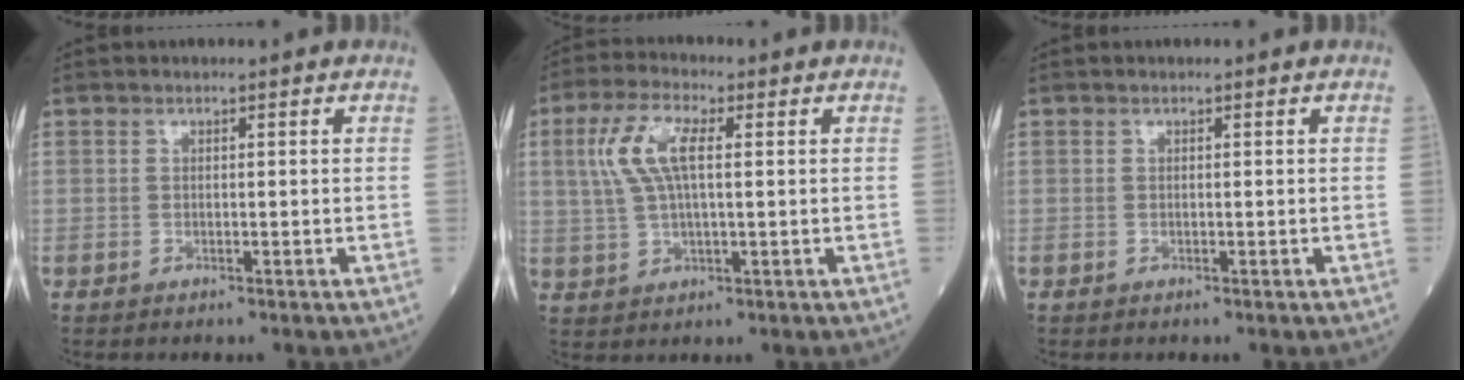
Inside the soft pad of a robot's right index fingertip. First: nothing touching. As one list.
[{"total": 7.6, "force": [2.0, 2.3, 7.0], "torque": [-0.160, 0.016, 0.043]}, {"total": 0.0}]